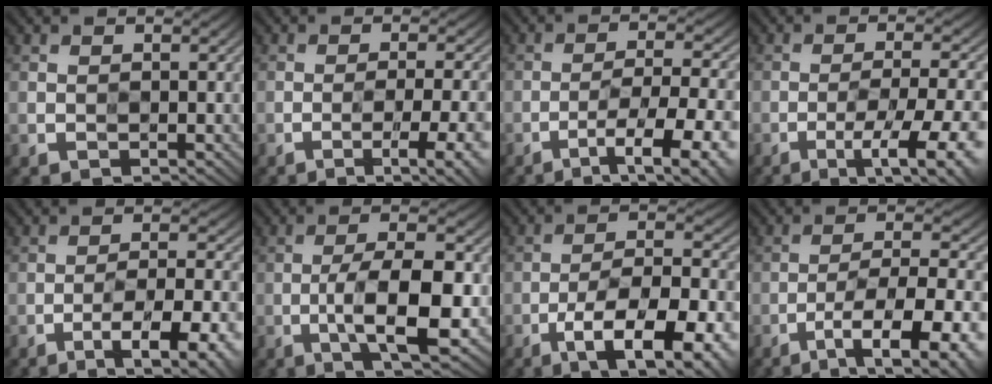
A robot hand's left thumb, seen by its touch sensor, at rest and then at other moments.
{"total": 7.6, "force": [-3.4, 1.9, 6.5], "torque": [-0.077, -0.002, -0.040]}
{"total": 9.9, "force": [-5.4, 2.7, 7.9], "torque": [-0.115, -0.001, -0.074]}
{"total": 9.6, "force": [-4.7, 2.4, 8.1], "torque": [-0.118, 0.000, -0.063]}
{"total": 10.2, "force": [-5.9, 2.4, 7.9], "torque": [-0.115, 0.002, -0.083]}
{"total": 8.8, "force": [-2.6, 2.6, 8.0], "torque": [-0.126, 0.000, -0.047]}
{"total": 14.1, "force": [-7.7, 4.8, 10.7], "torque": [-0.172, -0.009, -0.127]}
{"total": 12.2, "force": [-6.8, 4.0, 9.4], "torque": [-0.148, -0.006, -0.092]}